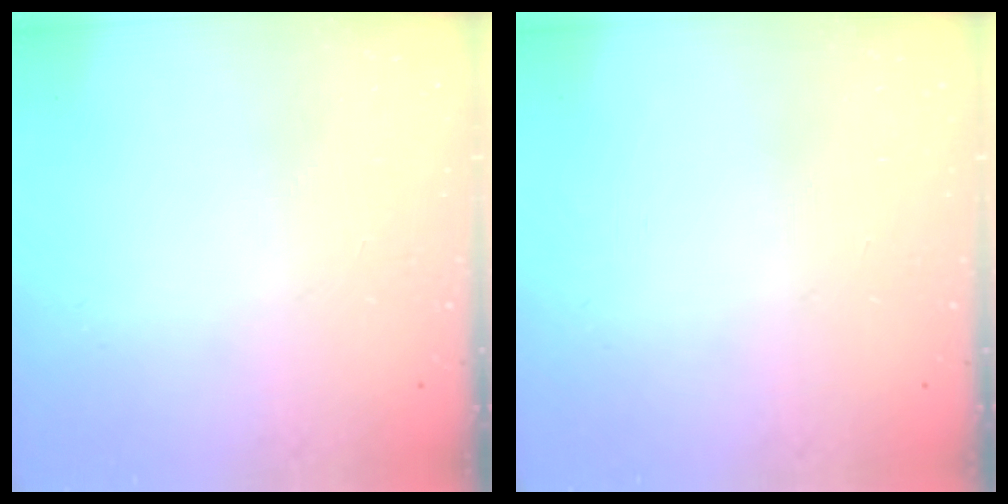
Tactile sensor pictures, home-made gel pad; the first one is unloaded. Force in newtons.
{"total": 0.0}